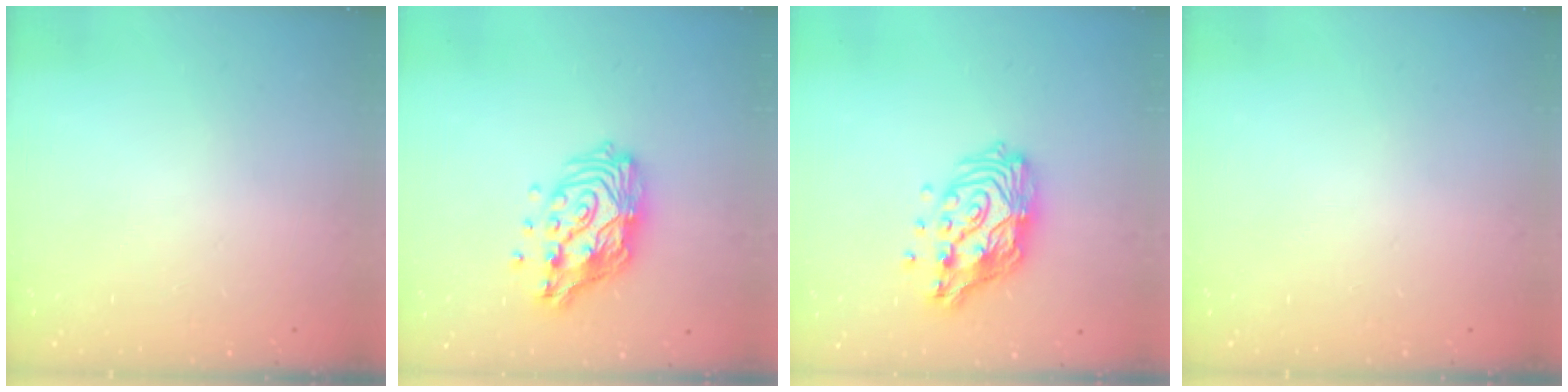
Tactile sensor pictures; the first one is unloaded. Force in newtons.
{"total": 15.3, "press": 15.2, "slide": 1.2}
{"total": 15.3, "press": 15.2, "slide": 1.2}
{"total": 0.0}